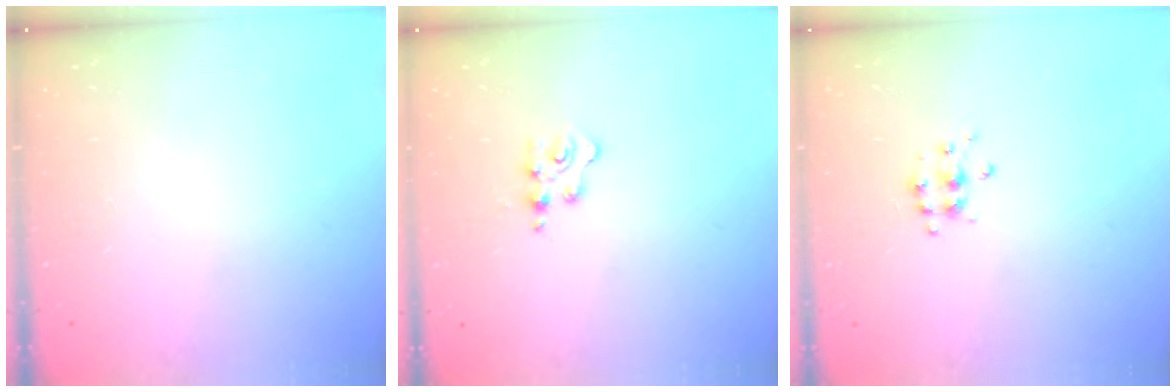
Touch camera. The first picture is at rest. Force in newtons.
{"total": 2.3, "press": 2.3, "slide": 0.3}
{"total": 5.5, "press": 5.5, "slide": 0.6}